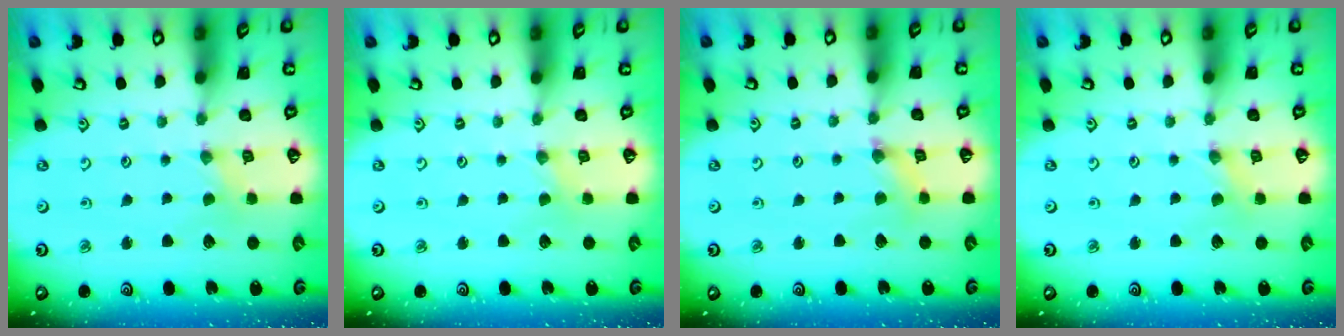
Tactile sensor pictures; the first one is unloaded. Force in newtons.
{"total": 0.0}
{"total": 2.0, "press": 2.0, "slide": 0.4}
{"total": 0.8, "press": 0.8, "slide": 0.1}